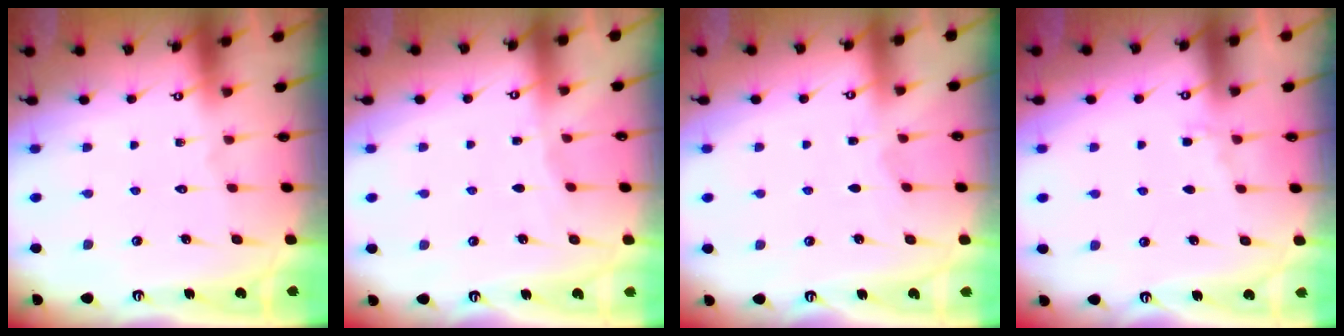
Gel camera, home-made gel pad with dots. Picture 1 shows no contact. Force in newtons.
{"total": 1.8, "press": 1.8, "slide": 0.3}
{"total": 2.8, "press": 2.8, "slide": 0.3}
{"total": 3.3, "press": 3.2, "slide": 0.5}